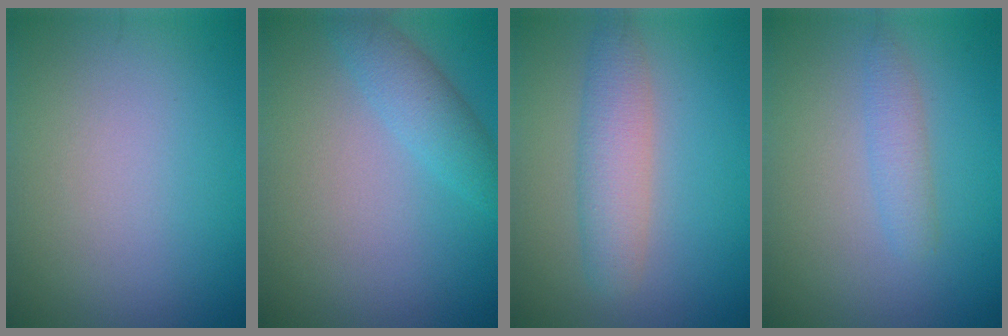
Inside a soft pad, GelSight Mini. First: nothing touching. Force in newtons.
{"total": 2.7, "press": 2.7, "slide": 0.1}
{"total": 3.5, "press": 3.5, "slide": 0.1}
{"total": 1.7, "press": 1.7, "slide": 0.1}